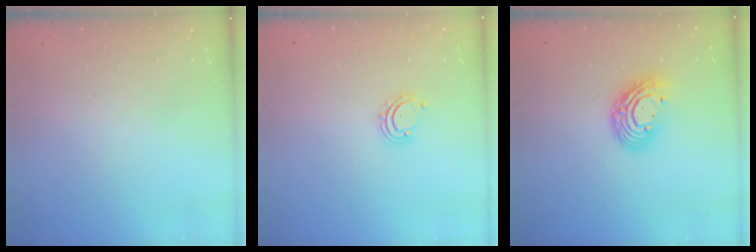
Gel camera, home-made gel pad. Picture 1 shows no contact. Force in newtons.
{"total": 2.9, "press": 2.9, "slide": 0.4}
{"total": 11.7, "press": 11.7, "slide": 0.9}